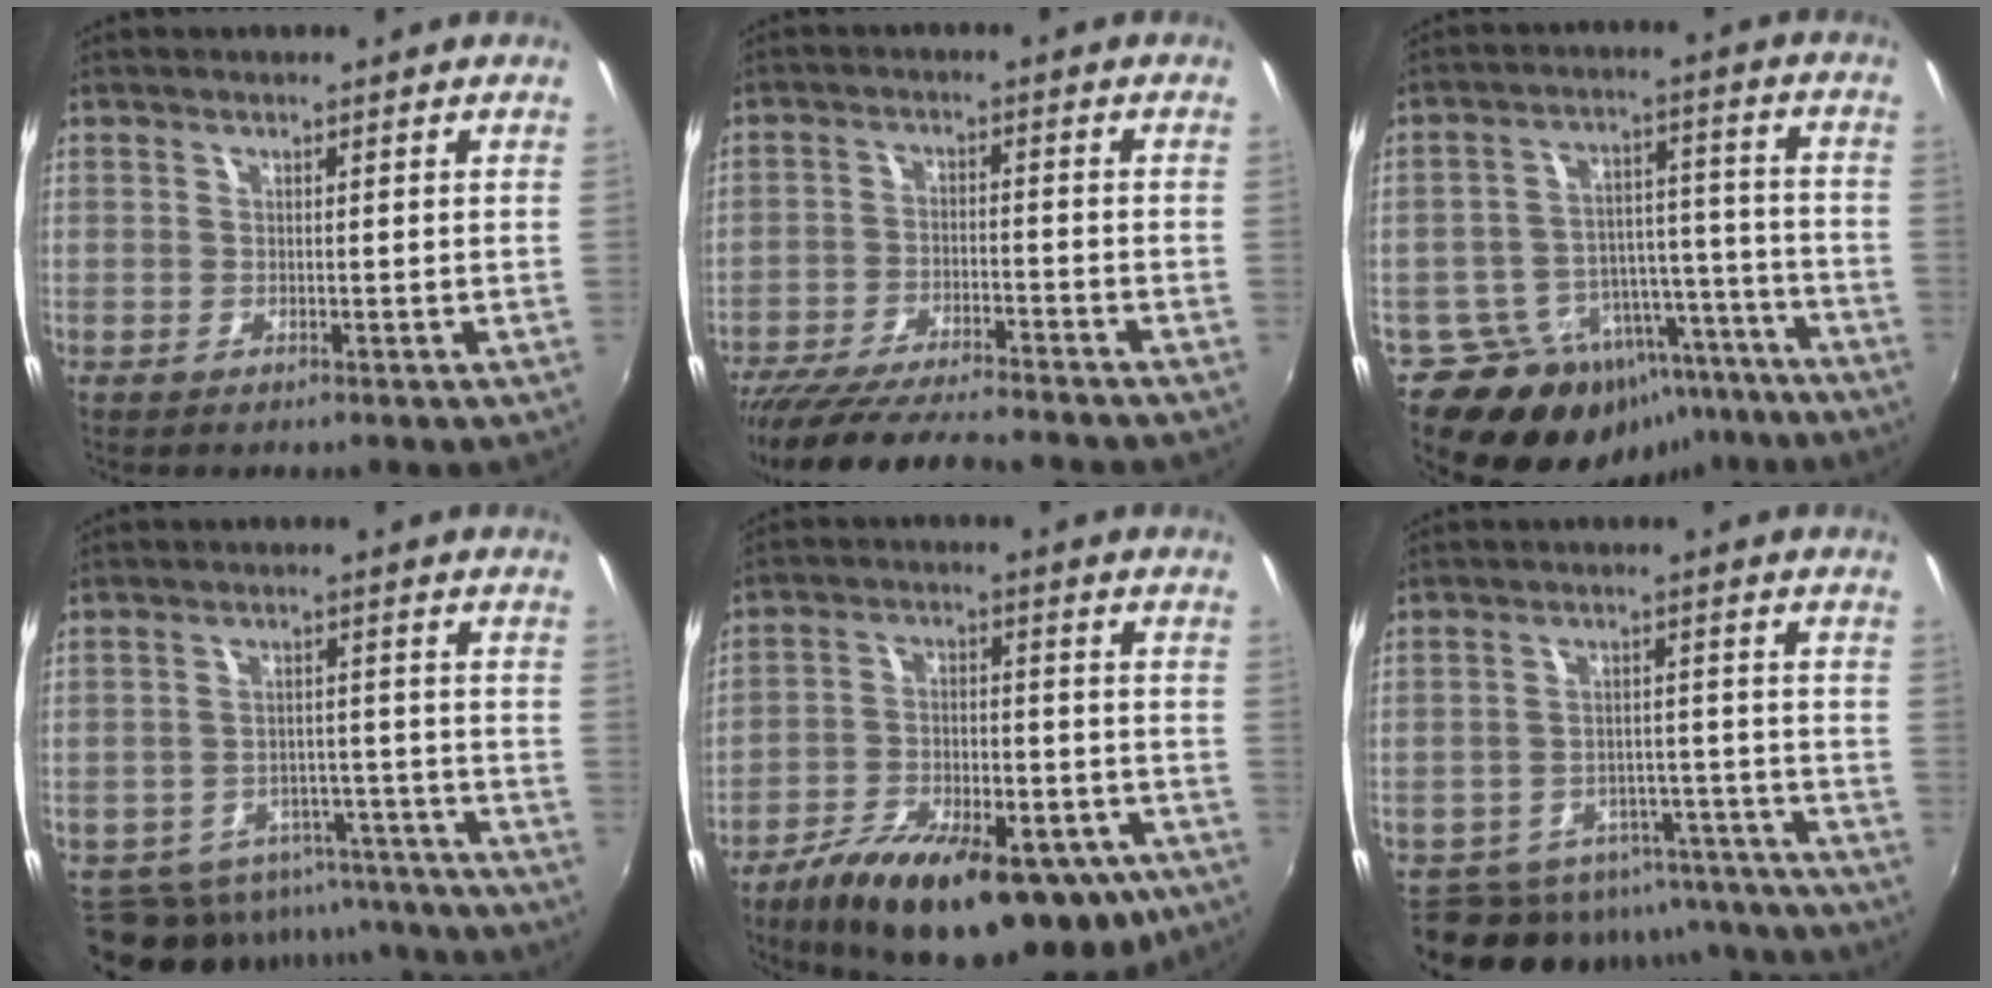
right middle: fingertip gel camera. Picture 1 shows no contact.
{"total": 15.1, "force": [-13.4, 1.7, 6.7], "torque": [-0.138, -0.026, -0.219]}
{"total": 16.6, "force": [-12.1, 10.1, 5.3], "torque": [-0.101, 0.049, -0.155]}
{"total": 15.9, "force": [-14.2, 6.2, 3.7], "torque": [-0.074, 0.026, -0.182]}
{"total": 25.6, "force": [-16.4, 10.3, 16.8], "torque": [-0.288, -0.032, -0.234]}
{"total": 15.3, "force": [-13.8, 5.9, 3.2], "torque": [-0.063, 0.031, -0.175]}